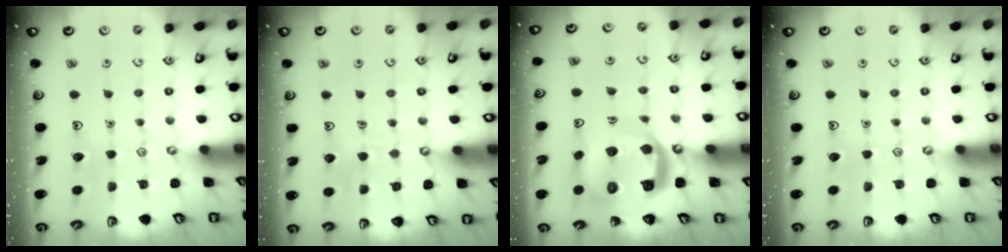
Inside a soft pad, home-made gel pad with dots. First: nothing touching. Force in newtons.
{"total": 4.0, "press": 3.9, "slide": 0.3}
{"total": 15.0, "press": 14.9, "slide": 1.7}
{"total": 0.0}